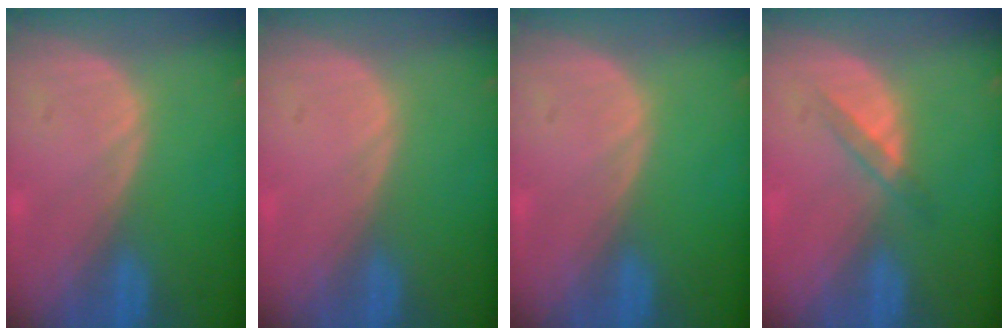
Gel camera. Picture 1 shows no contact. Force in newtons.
{"total": 0.0}
{"total": 0.0}
{"total": 2.4, "press": 2.2, "slide": 1.1}